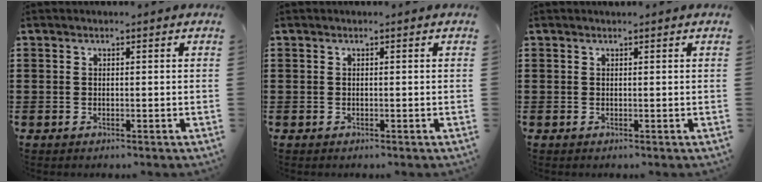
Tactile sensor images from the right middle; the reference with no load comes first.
{"total": 0.0}
{"total": 0.0}